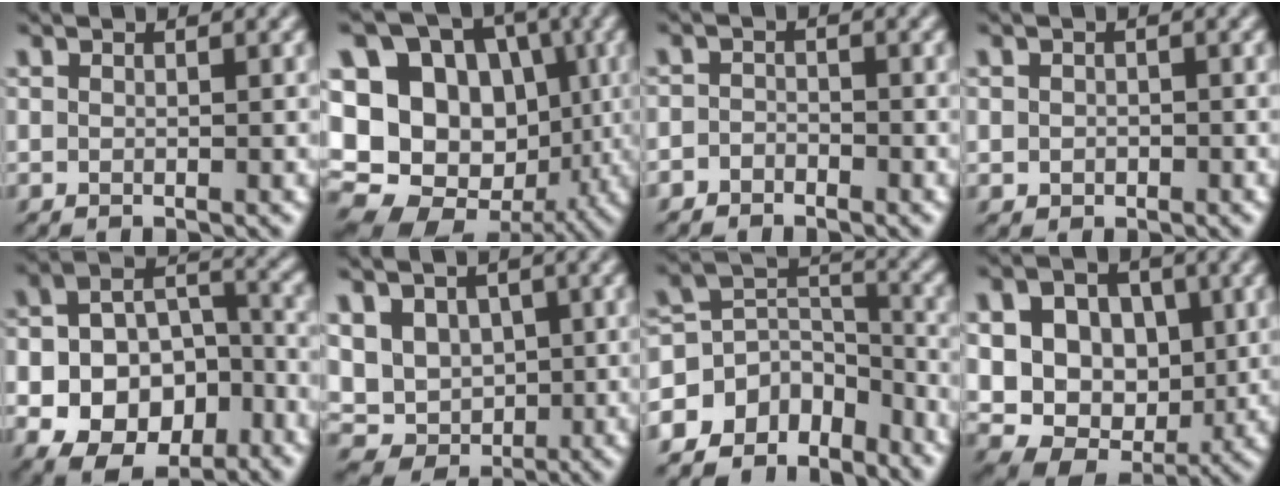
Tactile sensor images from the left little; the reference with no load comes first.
{"total": 13.7, "force": [0.0, 11.2, 7.8], "torque": [-0.159, 0.001, -0.009]}
{"total": 1.5, "force": [-1.1, 0.9, 0.1], "torque": [0.018, 0.006, -0.027]}
{"total": 1.0, "force": [-0.2, 0.9, 0.2], "torque": [0.000, -0.004, -0.004]}
{"total": 13.0, "force": [-6.0, 8.9, 7.3], "torque": [-0.116, -0.017, -0.093]}
{"total": 8.0, "force": [0.5, 7.2, 3.6], "torque": [-0.066, 0.017, -0.007]}
{"total": 7.7, "force": [-5.6, 4.6, 2.3], "torque": [-0.036, 0.007, -0.104]}
{"total": 14.9, "force": [3.5, 11.5, 8.7], "torque": [-0.159, 0.025, 0.069]}